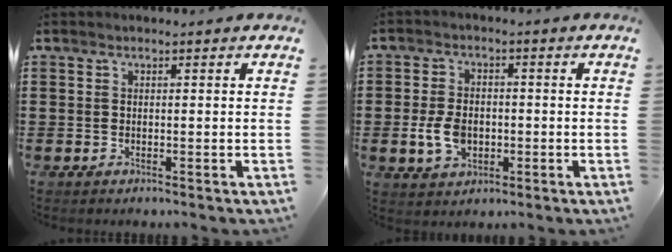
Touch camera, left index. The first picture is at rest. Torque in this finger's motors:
{"motor_torque": [1.10, 1.04, 0.45, 0.14]}